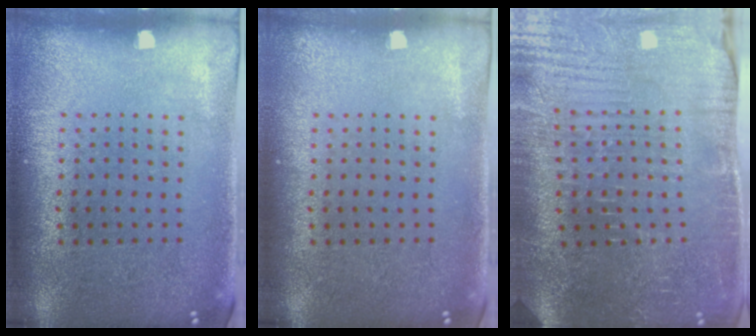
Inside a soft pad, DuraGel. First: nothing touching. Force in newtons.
{"total": 0.0}
{"total": 4.2, "press": 4.2, "slide": 0.4}